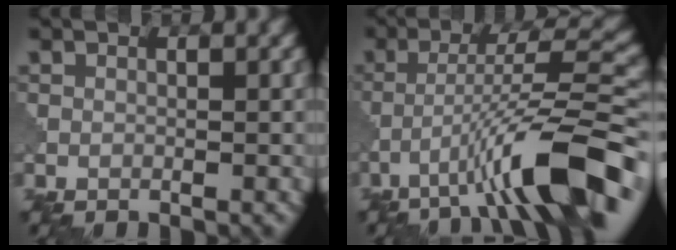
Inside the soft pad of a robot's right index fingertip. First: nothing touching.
{"total": 10.4, "force": [-5.6, 1.3, 8.7], "torque": [-0.137, 0.020, -0.091]}